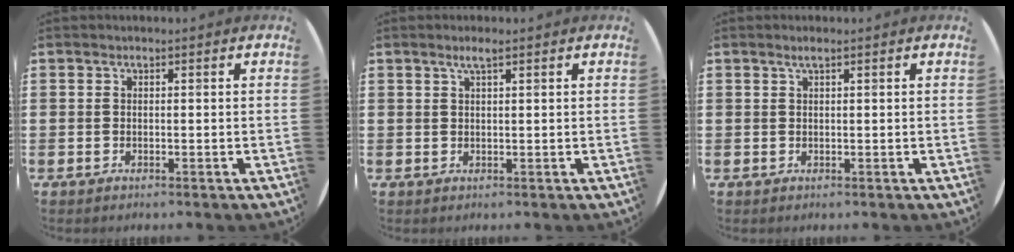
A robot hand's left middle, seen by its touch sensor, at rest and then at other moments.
{"total": 1.9, "force": [1.3, 0.1, 1.4], "torque": [-0.028, 0.003, 0.021]}
{"total": 0.8, "force": [0.5, 0.0, 0.7], "torque": [-0.011, 0.003, 0.008]}